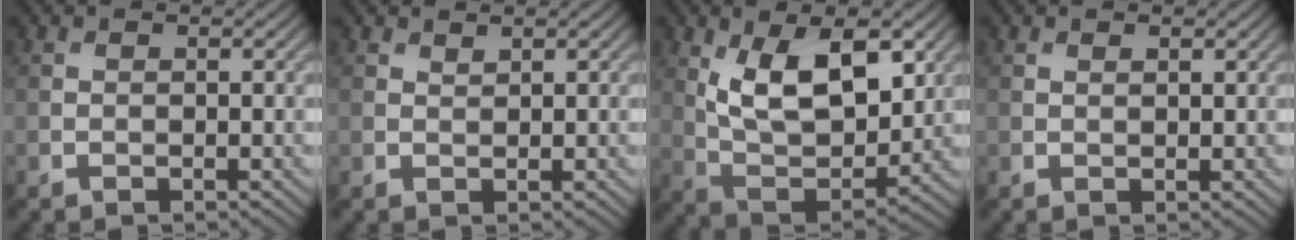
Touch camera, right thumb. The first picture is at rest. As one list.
[{"total": 0.8, "force": [0.7, 0.2, 0.2], "torque": [-0.005, -0.003, 0.017]}, {"total": 11.9, "force": [4.0, 6.1, 9.4], "torque": [-0.176, -0.014, 0.076]}, {"total": 0.8, "force": [0.6, 0.2, 0.4], "torque": [-0.007, -0.002, 0.011]}]